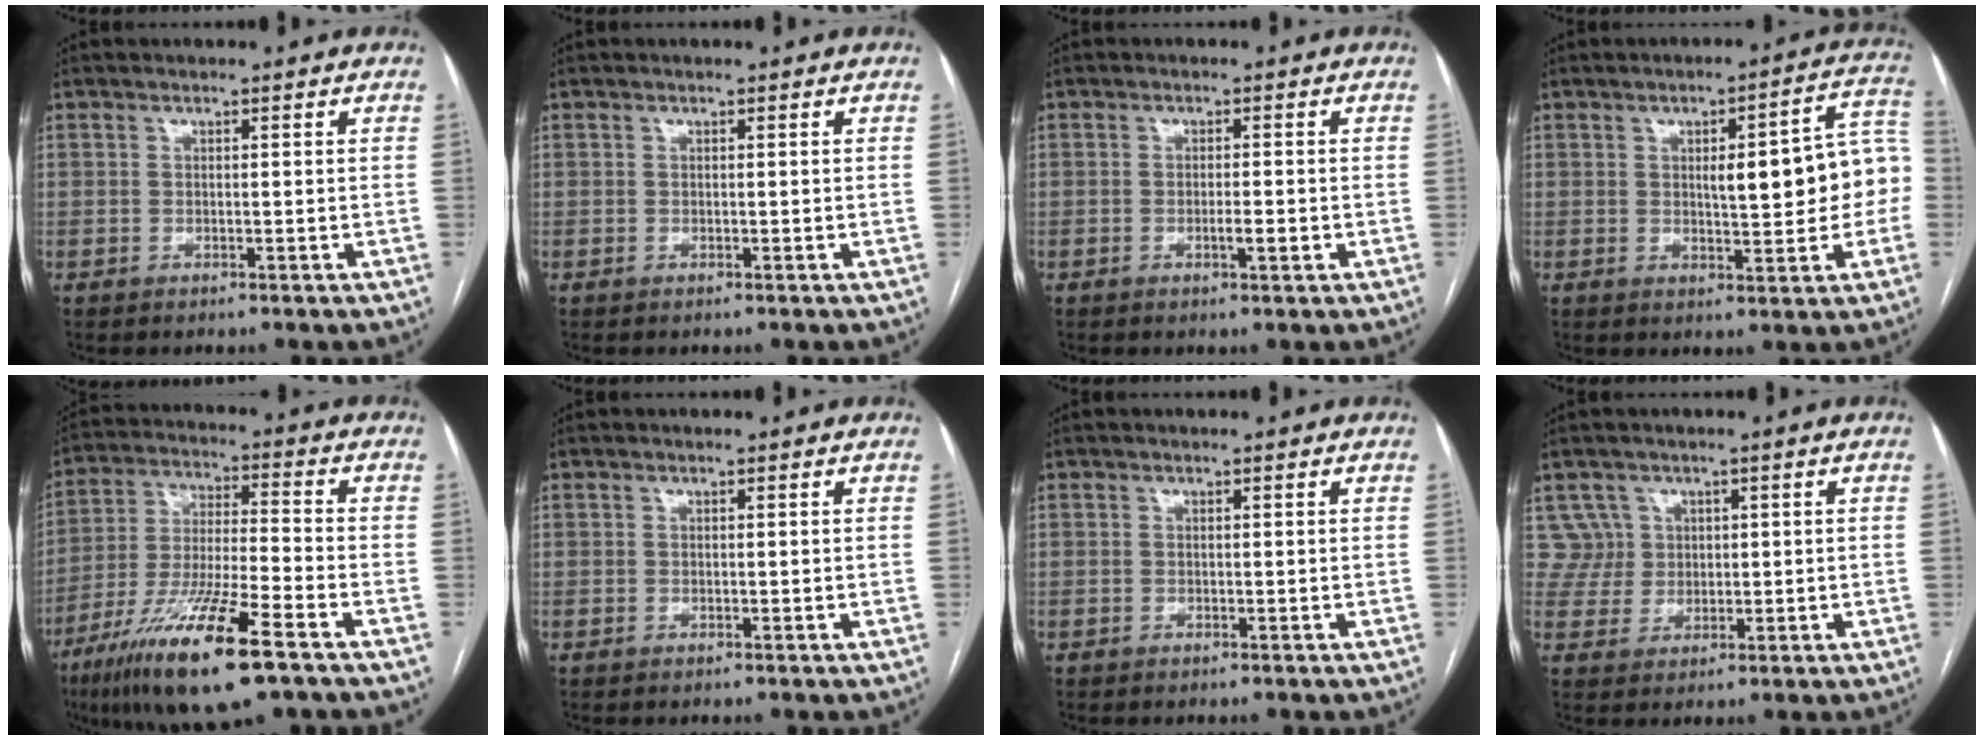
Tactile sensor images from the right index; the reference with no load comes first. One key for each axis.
{"total": 0.0}
{"total": 2.1, "fx": -0.7, "fy": 0.1, "fz": 2.0, "tx": -0.036, "ty": -0.002, "tz": -0.010}
{"total": 12.2, "fx": 0.2, "fy": 3.0, "fz": 11.8, "tx": -0.144, "ty": 0.035, "tz": 0.006}
{"total": 17.1, "fx": -10.1, "fy": 1.6, "fz": 13.8, "tx": -0.274, "ty": -0.041, "tz": -0.182}
{"total": 0.0}
{"total": 0.0}
{"total": 4.4, "fx": 1.8, "fy": 4.0, "fz": -0.6, "tx": 0.025, "ty": 0.014, "tz": 0.038}